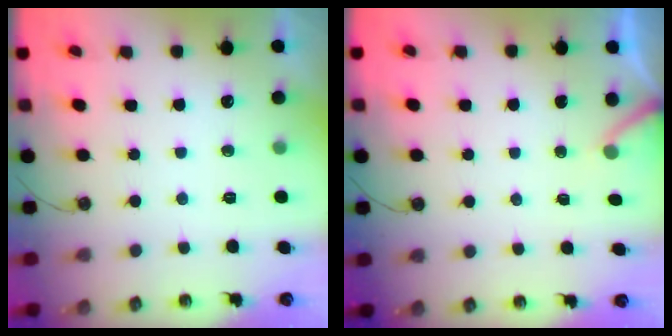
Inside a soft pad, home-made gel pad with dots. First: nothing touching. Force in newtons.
{"total": 2.5, "press": 2.5, "slide": 0.2}